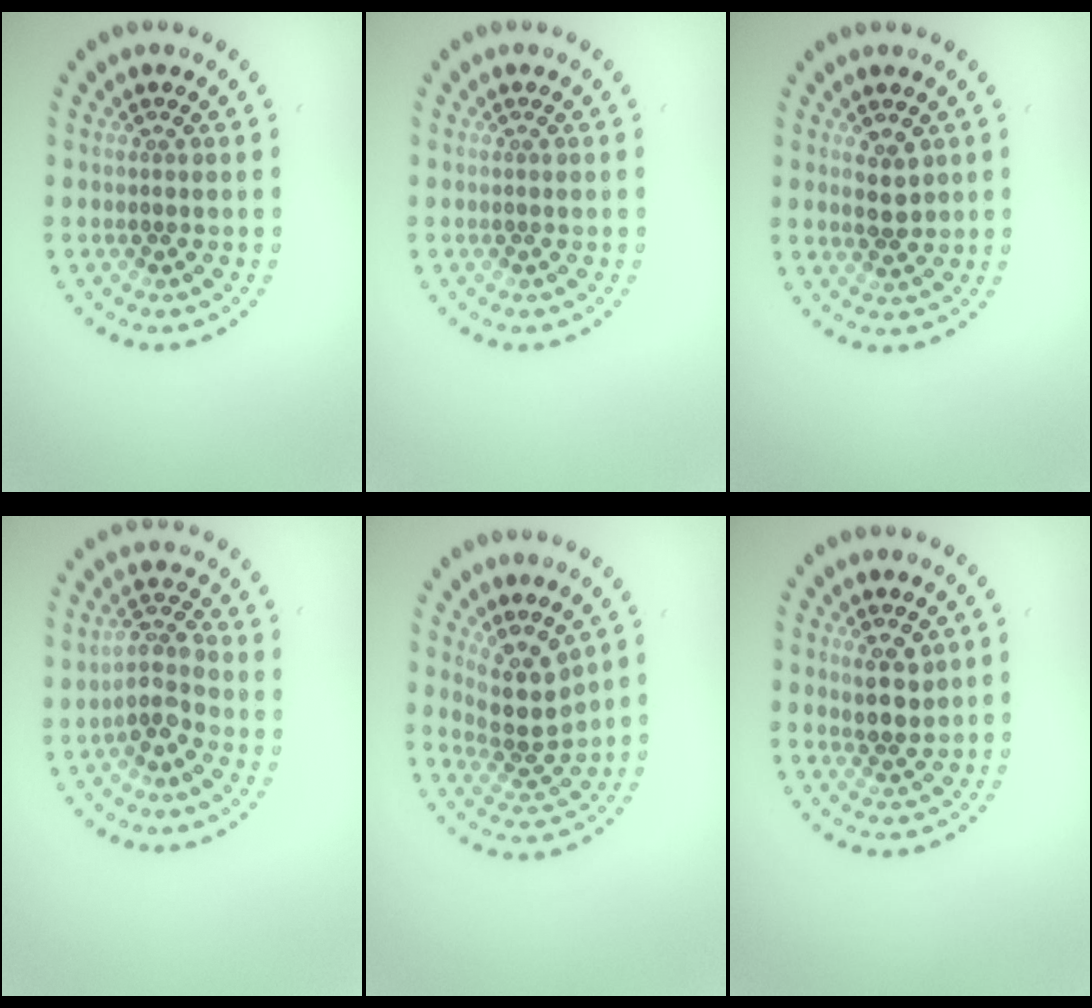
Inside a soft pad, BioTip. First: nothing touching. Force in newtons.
{"total": 0.0}
{"total": 2.2, "press": 2.2, "slide": 0.5}
{"total": 2.9, "press": 2.4, "slide": 1.7}
{"total": 3.9, "press": 3.1, "slide": 2.3}
{"total": 2.5, "press": 2.4, "slide": 0.9}